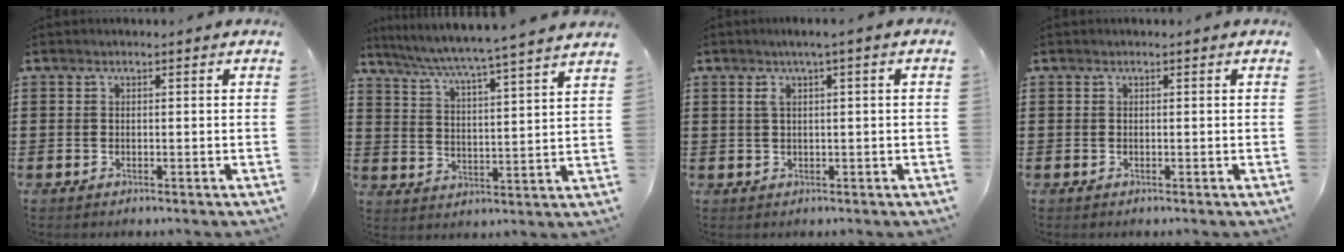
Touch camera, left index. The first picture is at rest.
{"total": 4.7, "force": [4.1, -1.3, 1.8], "torque": [-0.056, -0.041, 0.061]}
{"total": 2.2, "force": [0.3, 0.1, 2.2], "torque": [-0.040, -0.001, 0.004]}
{"total": 0.0}